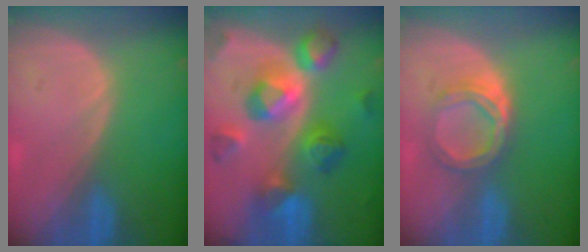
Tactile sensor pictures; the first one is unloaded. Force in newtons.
{"total": 11.4, "press": 11.3, "slide": 0.9}
{"total": 5.4, "press": 5.0, "slide": 2.2}